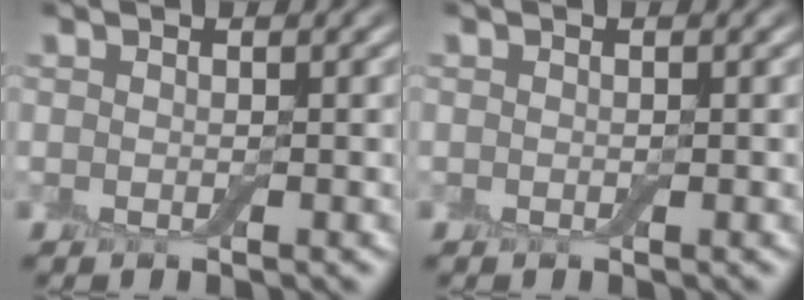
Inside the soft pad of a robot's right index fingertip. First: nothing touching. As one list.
[{"total": 0.0}]